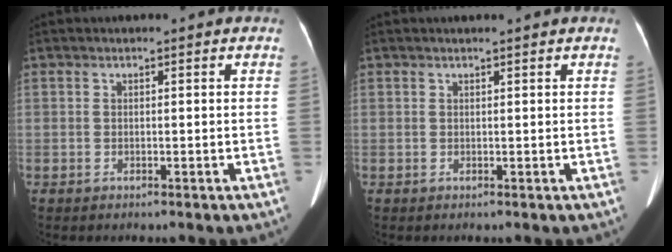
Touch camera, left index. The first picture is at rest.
{"total": 2.1, "force": [1.9, 0.0, 0.9], "torque": [-0.011, 0.015, 0.024]}